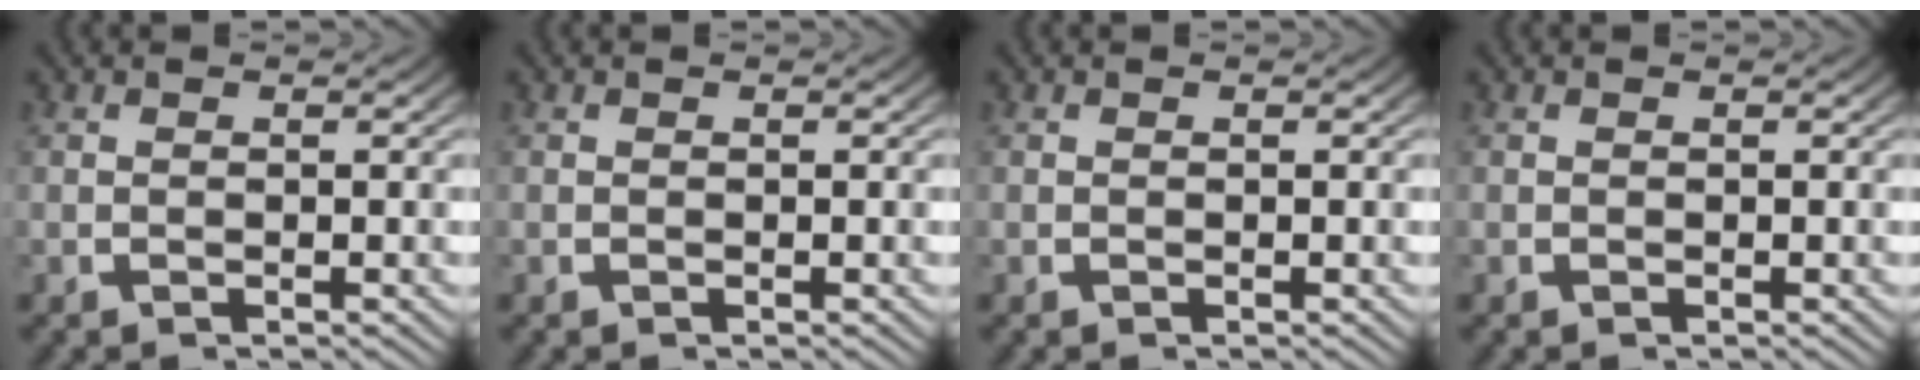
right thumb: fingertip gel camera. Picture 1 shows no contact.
{"total": 0.0}
{"total": 0.0}
{"total": 0.0}